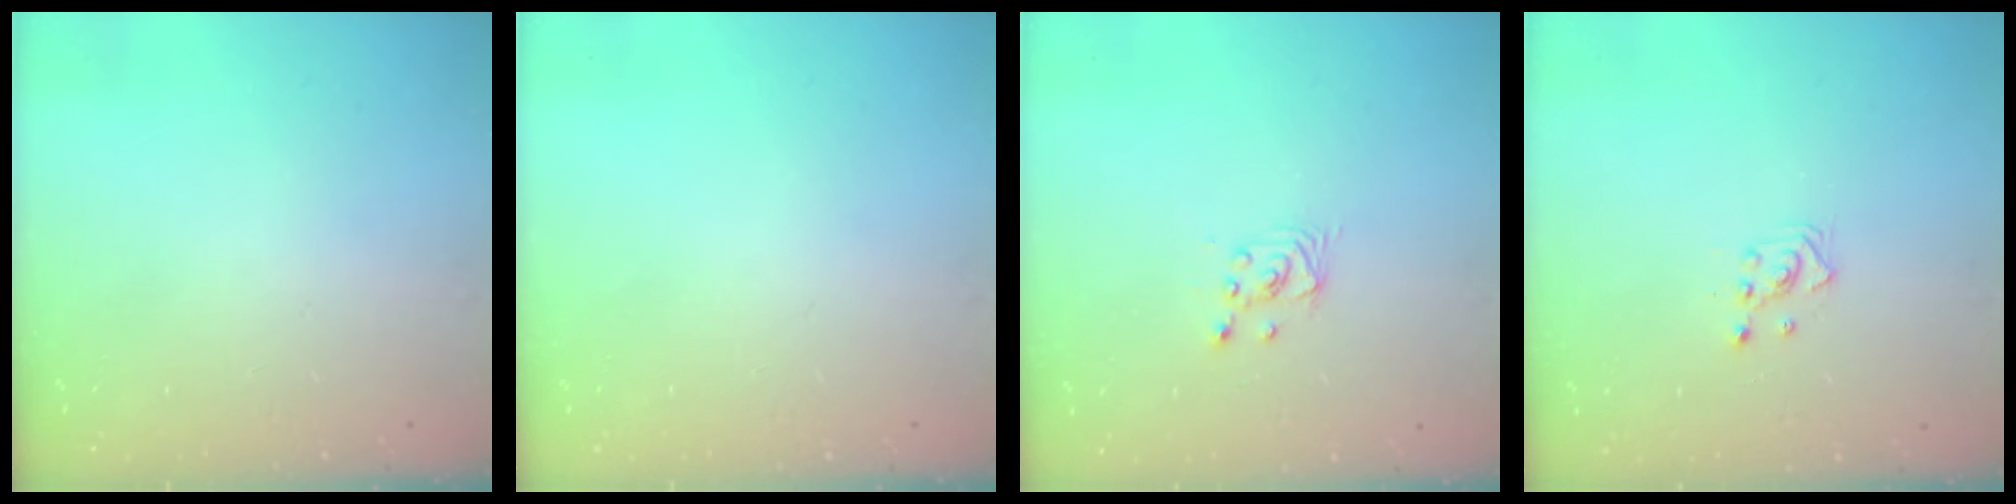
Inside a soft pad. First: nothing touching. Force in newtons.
{"total": 0.0}
{"total": 2.2, "press": 2.2, "slide": 0.2}
{"total": 2.3, "press": 2.3, "slide": 0.3}